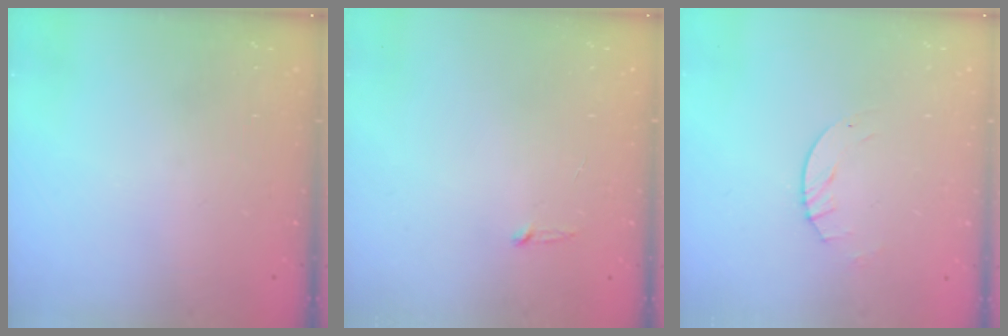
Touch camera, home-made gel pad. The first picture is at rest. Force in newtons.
{"total": 2.5, "press": 2.5, "slide": 0.2}
{"total": 2.8, "press": 2.8, "slide": 0.4}